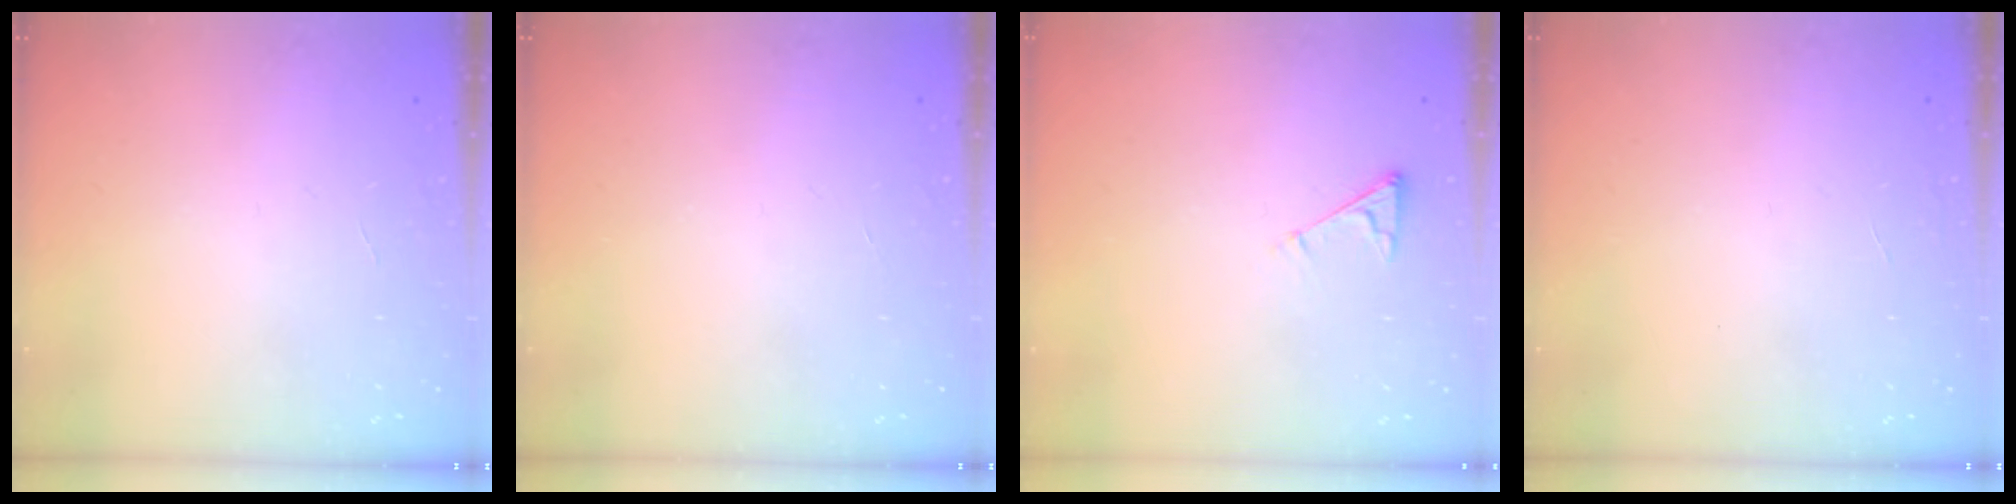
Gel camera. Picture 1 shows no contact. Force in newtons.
{"total": 0.0}
{"total": 3.0, "press": 3.0, "slide": 0.4}
{"total": 0.0}